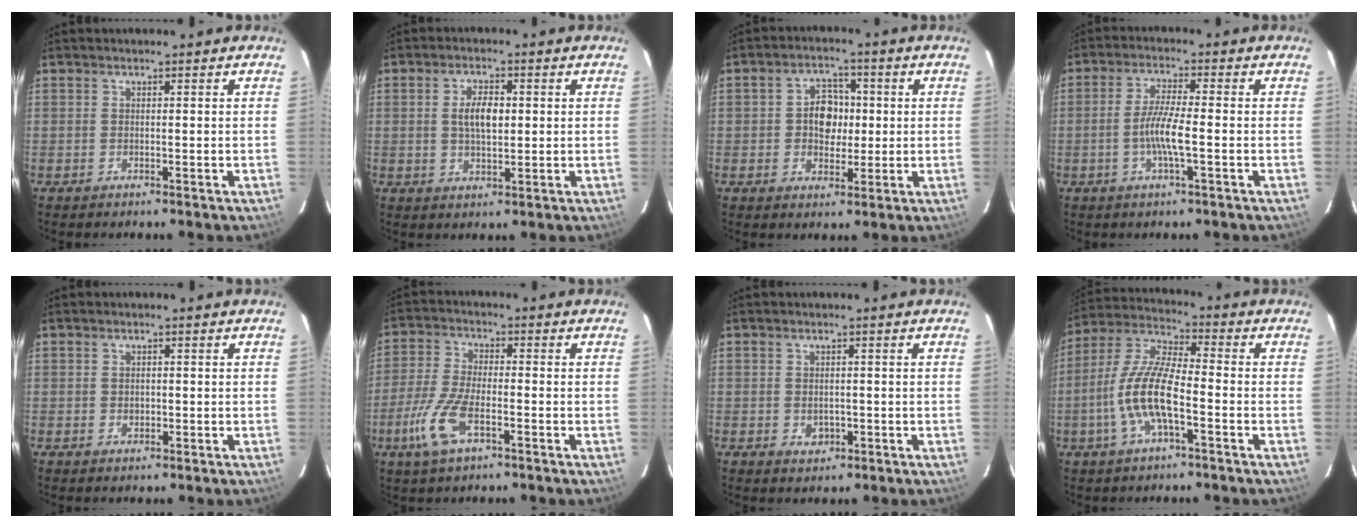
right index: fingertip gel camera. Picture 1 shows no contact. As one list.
[{"total": 5.3, "force": [0.7, 2.5, 4.6], "torque": [-0.084, 0.005, 0.015]}, {"total": 6.3, "force": [0.1, 5.1, 3.6], "torque": [-0.065, 0.018, 0.004]}, {"total": 5.9, "force": [-1.7, 0.2, 5.6], "torque": [-0.112, -0.002, -0.035]}, {"total": 1.3, "force": [0.0, 1.2, 0.5], "torque": [-0.005, 0.001, 0.001]}, {"total": 9.5, "force": [-4.3, 3.5, 7.8], "torque": [-0.181, -0.007, -0.085]}, {"total": 2.6, "force": [-0.5, 2.2, 1.3], "torque": [-0.022, -0.001, -0.001]}, {"total": 12.2, "force": [-3.8, 3.3, 11.0], "torque": [-0.235, 0.000, -0.076]}]